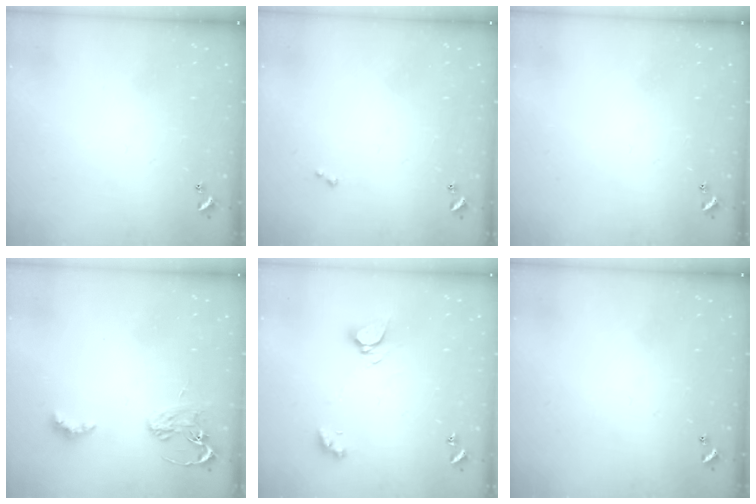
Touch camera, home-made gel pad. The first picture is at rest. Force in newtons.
{"total": 0.0}
{"total": 0.0}
{"total": 2.9, "press": 2.8, "slide": 0.6}
{"total": 5.5, "press": 5.5, "slide": 0.7}
{"total": 0.0}